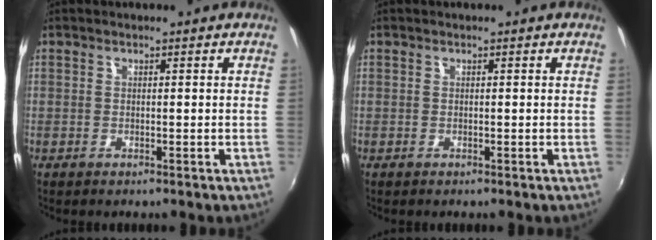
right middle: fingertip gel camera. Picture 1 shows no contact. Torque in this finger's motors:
{"motor_torque": [0.00, 0.00, 0.00, 0.00]}